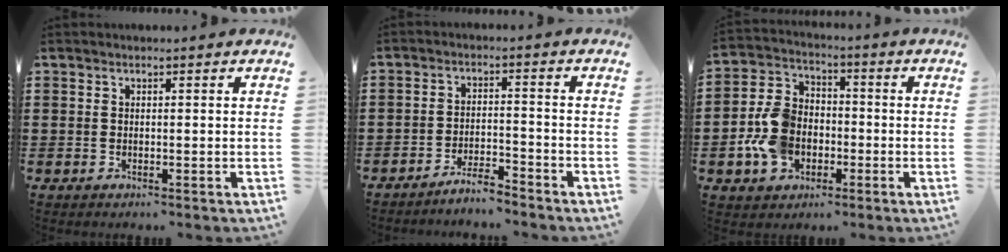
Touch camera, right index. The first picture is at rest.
{"total": 3.7, "force": [-3.6, 0.1, 0.7], "torque": [-0.017, 0.005, -0.075]}
{"total": 9.1, "force": [-2.3, 6.9, 5.5], "torque": [-0.144, 0.014, -0.045]}